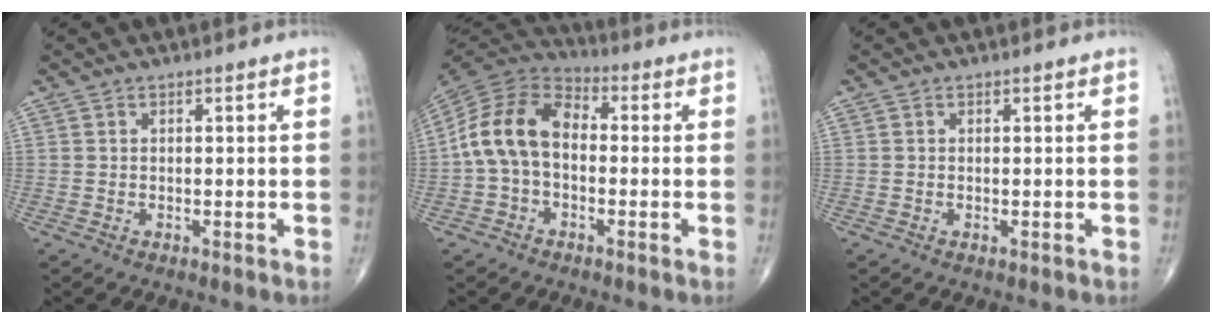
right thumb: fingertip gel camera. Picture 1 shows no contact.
{"total": 12.6, "force": [-0.7, 8.5, 9.2], "torque": [-0.166, 0.035, -0.029]}
{"total": 0.0}